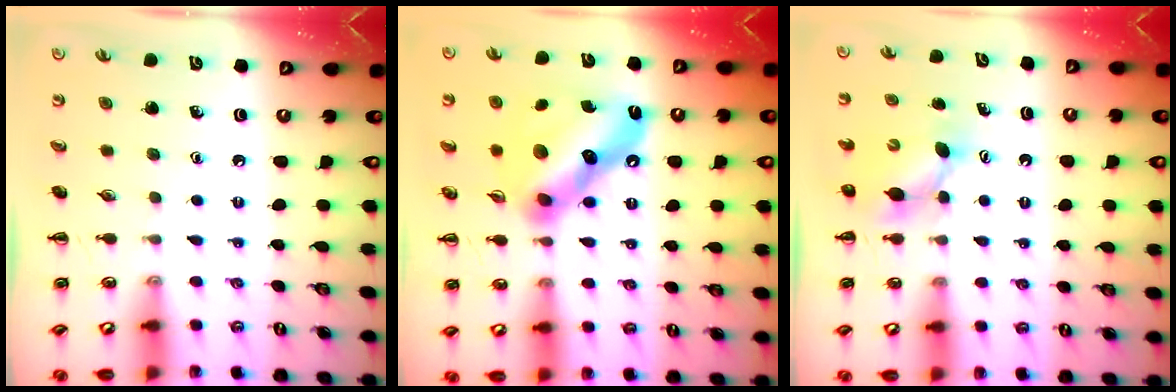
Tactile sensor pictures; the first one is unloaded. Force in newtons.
{"total": 17.1, "press": 17.0, "slide": 1.5}
{"total": 5.1, "press": 5.1, "slide": 0.6}